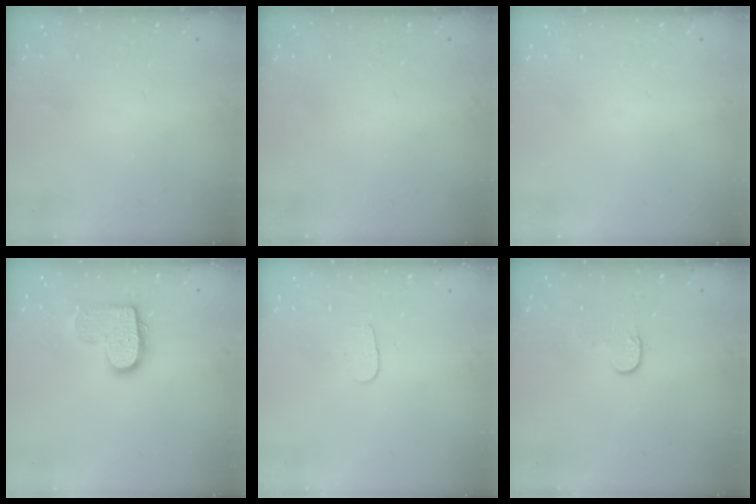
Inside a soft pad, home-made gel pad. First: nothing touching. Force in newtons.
{"total": 0.0}
{"total": 0.0}
{"total": 12.0, "press": 11.9, "slide": 0.6}
{"total": 3.7, "press": 3.6, "slide": 0.4}
{"total": 5.1, "press": 5.1, "slide": 0.5}